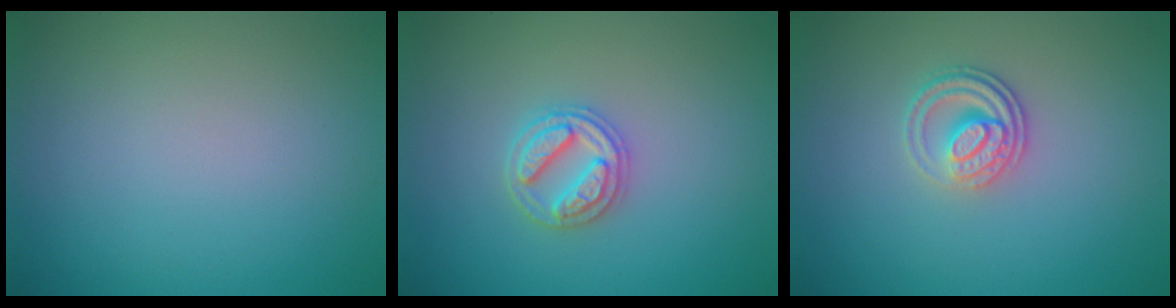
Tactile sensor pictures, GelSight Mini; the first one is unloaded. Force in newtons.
{"total": 3.3, "press": 3.2, "slide": 0.5}
{"total": 2.8, "press": 2.5, "slide": 1.4}